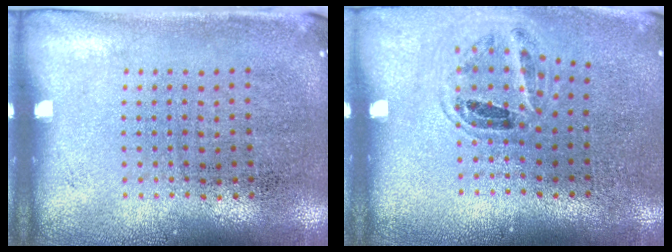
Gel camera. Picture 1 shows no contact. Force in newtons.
{"total": 0.9, "press": 0.9, "slide": 0.2}